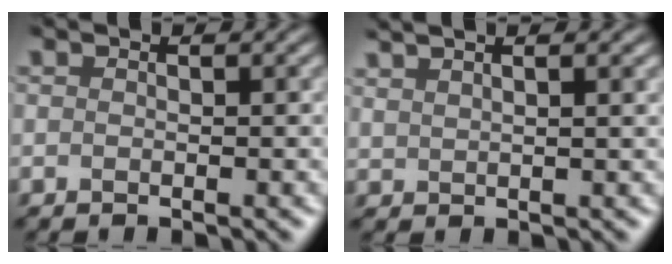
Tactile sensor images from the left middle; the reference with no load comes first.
{"total": 2.7, "force": [2.4, 1.0, 0.8], "torque": [0.022, 0.003, 0.010]}